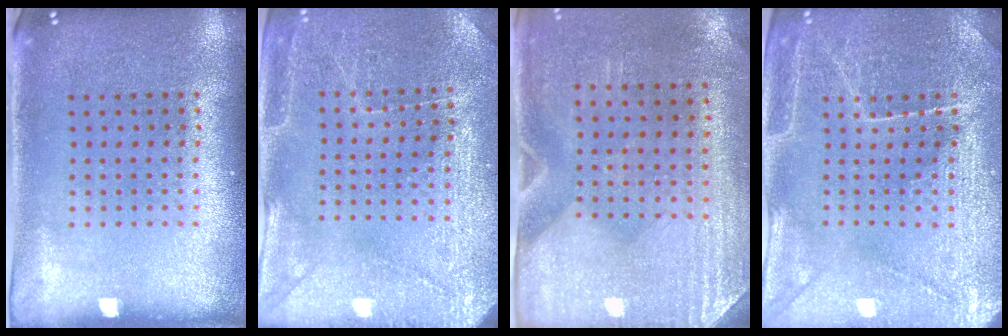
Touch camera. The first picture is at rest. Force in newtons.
{"total": 2.9, "press": 2.9, "slide": 0.3}
{"total": 2.9, "press": 2.5, "slide": 1.4}
{"total": 3.6, "press": 3.5, "slide": 0.7}